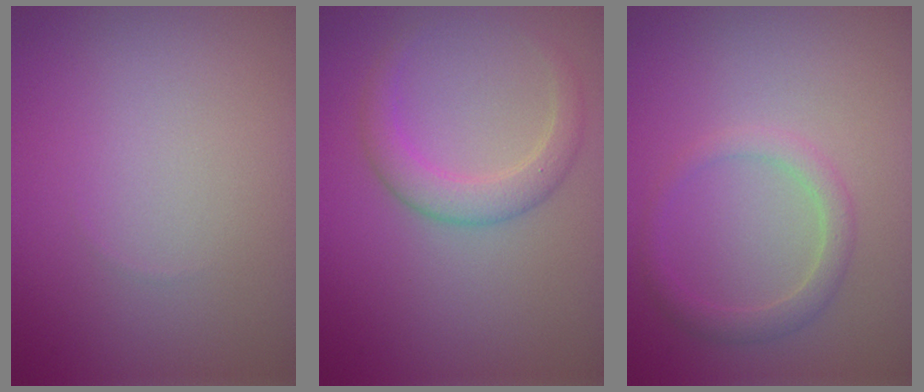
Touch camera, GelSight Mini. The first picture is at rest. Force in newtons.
{"total": 2.9, "press": 2.9, "slide": 0.3}
{"total": 2.0, "press": 2.0, "slide": 0.0}